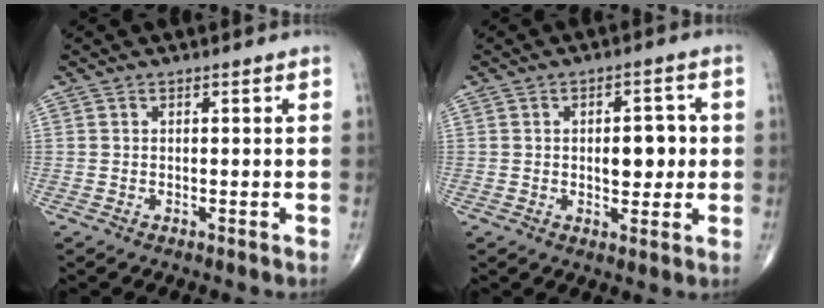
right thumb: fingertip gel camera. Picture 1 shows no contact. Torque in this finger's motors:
{"motor_torque": [0.94, 0.86, 0.83, 0.18, 0.01]}